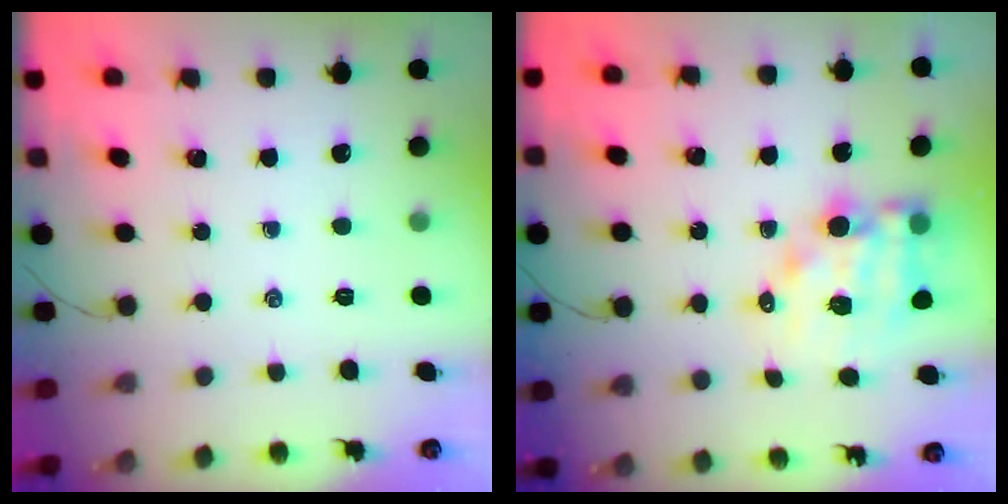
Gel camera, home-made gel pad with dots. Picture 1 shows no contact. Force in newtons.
{"total": 10.8, "press": 10.3, "slide": 3.0}